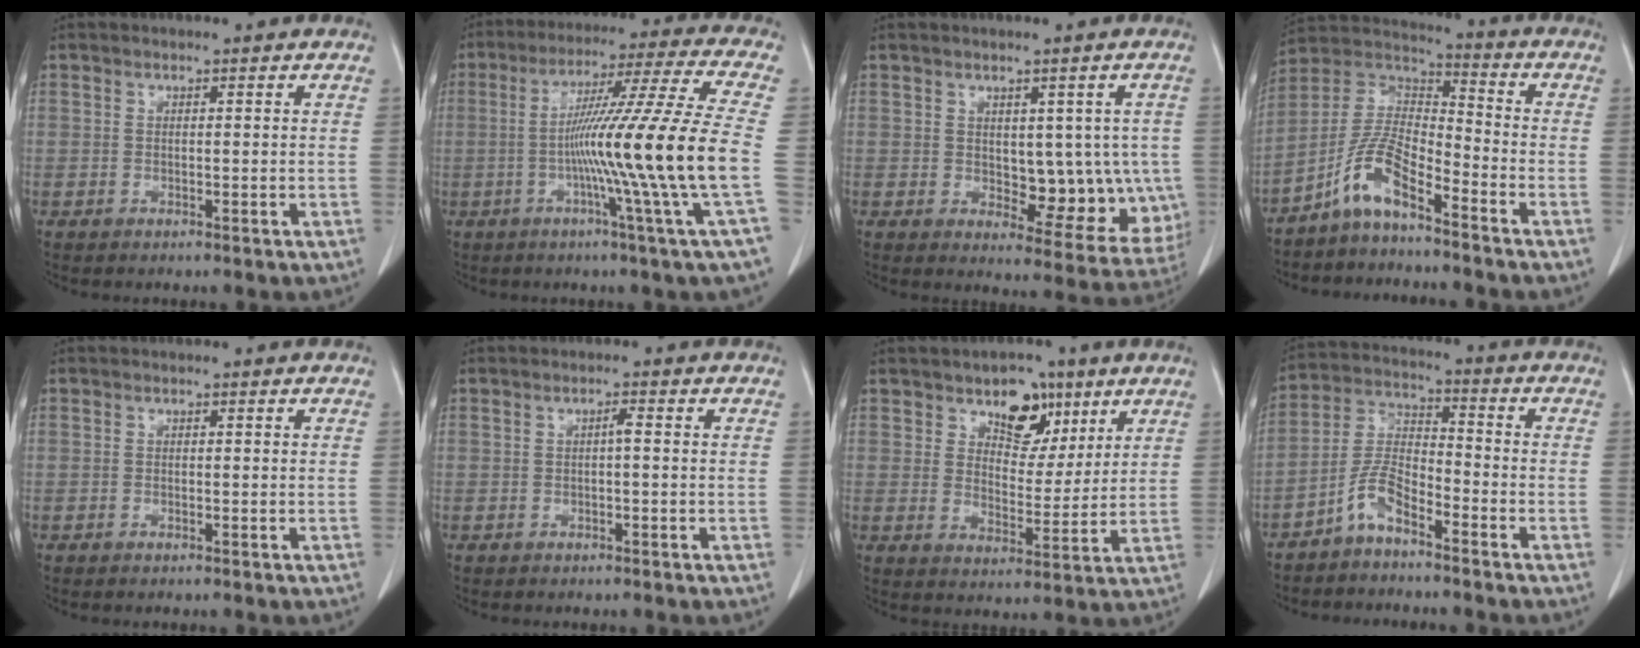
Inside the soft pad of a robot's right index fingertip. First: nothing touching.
{"total": 17.7, "force": [-3.1, -3.5, 17.0], "torque": [-0.281, -0.012, -0.063]}
{"total": 9.9, "force": [0.1, 5.4, 8.3], "torque": [-0.079, 0.002, 0.021]}
{"total": 9.0, "force": [-6.2, 1.9, 6.2], "torque": [-0.139, 0.017, -0.126]}
{"total": 0.0}
{"total": 1.0, "force": [-0.1, 0.1, 1.0], "torque": [-0.016, 0.003, -0.001]}
{"total": 7.9, "force": [4.7, 4.9, 4.1], "torque": [-0.052, 0.006, 0.076]}
{"total": 6.3, "force": [-4.5, 1.7, 4.0], "torque": [-0.097, 0.006, -0.093]}